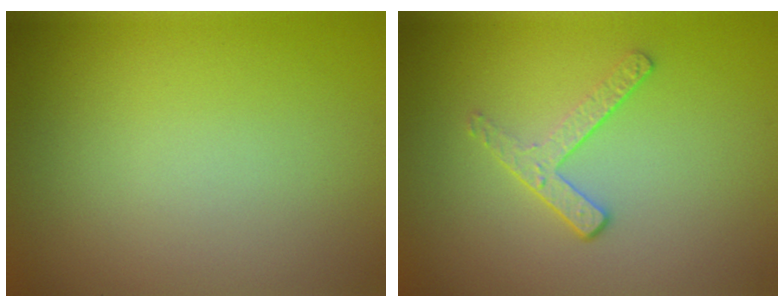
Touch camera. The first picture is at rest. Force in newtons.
{"total": 2.0, "press": 1.4, "slide": 1.5}